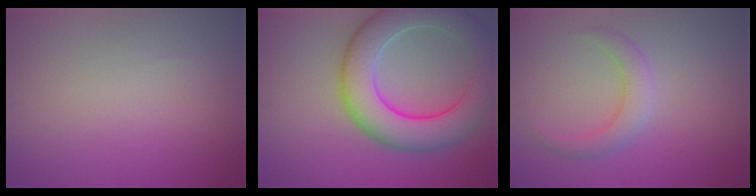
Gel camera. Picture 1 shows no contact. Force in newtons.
{"total": 9.2, "press": 9.2, "slide": 0.6}
{"total": 2.4, "press": 2.4, "slide": 0.0}